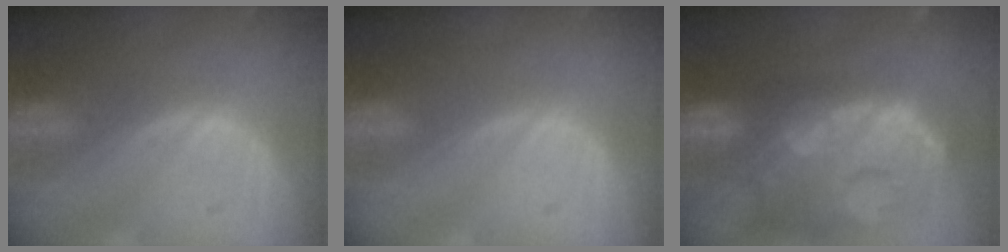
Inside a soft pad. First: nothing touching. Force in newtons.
{"total": 0.0}
{"total": 14.5, "press": 11.7, "slide": 8.5}